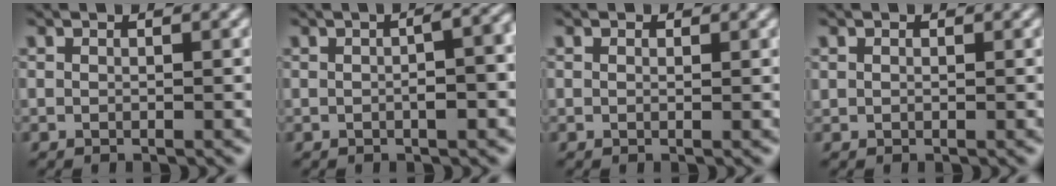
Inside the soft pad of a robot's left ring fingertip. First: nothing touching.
{"total": 5.3, "force": [0.4, 2.2, 4.8], "torque": [-0.035, 0.031, -0.005]}
{"total": 1.0, "force": [0.5, 0.7, 0.5], "torque": [-0.007, 0.007, -0.003]}
{"total": 0.7, "force": [0.3, 0.5, 0.3], "torque": [-0.004, 0.005, 0.000]}